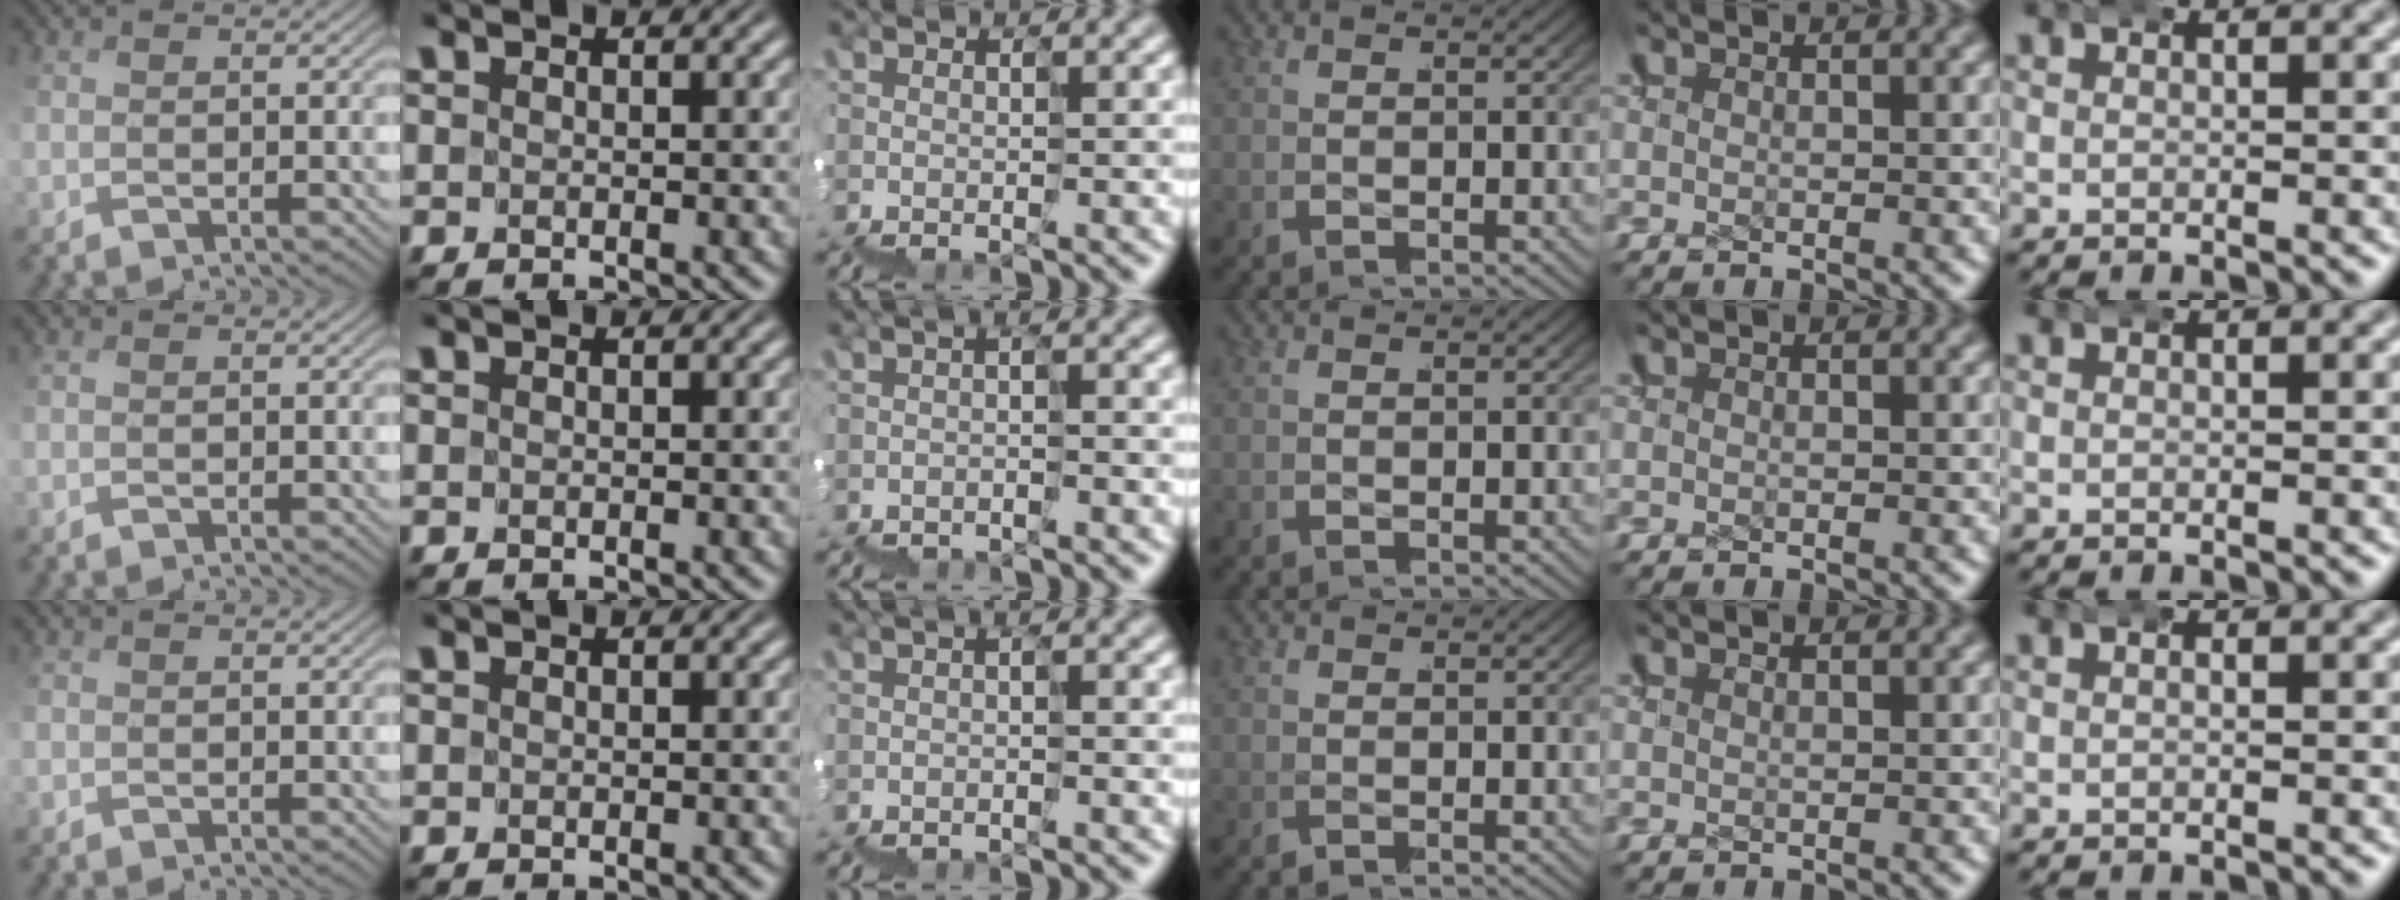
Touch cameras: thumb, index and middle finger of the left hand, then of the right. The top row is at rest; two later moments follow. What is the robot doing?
{"motion": "wrap", "object": "ethernet cable"}